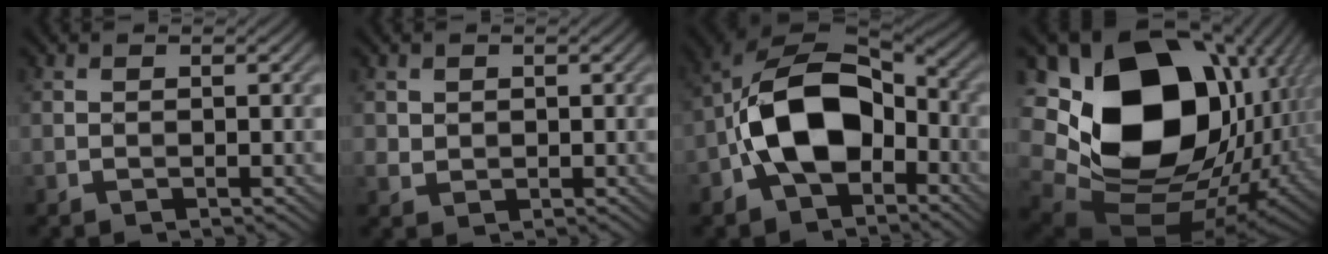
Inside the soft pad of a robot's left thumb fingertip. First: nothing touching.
{"total": 1.7, "force": [0.7, 1.4, 0.6], "torque": [-0.022, -0.002, 0.013]}
{"total": 13.8, "force": [-3.7, 8.6, 10.2], "torque": [-0.201, 0.007, -0.084]}
{"total": 22.1, "force": [3.1, 16.8, 13.9], "torque": [-0.298, -0.039, 0.105]}